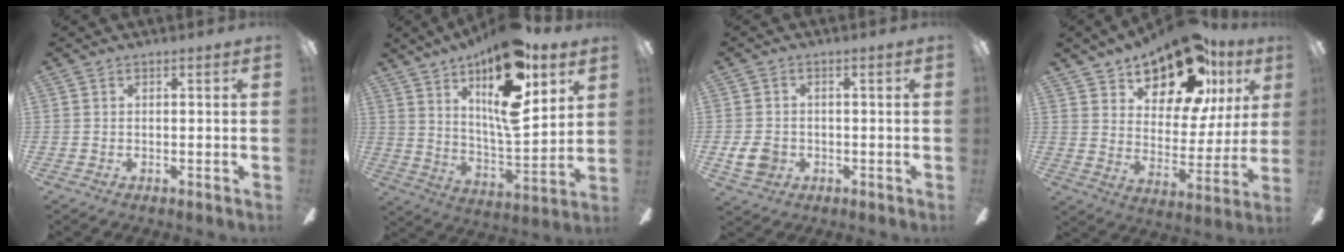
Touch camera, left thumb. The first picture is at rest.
{"total": 20.8, "force": [12.1, 6.7, 15.5], "torque": [-0.259, -0.069, 0.193]}
{"total": 5.5, "force": [-1.3, 4.5, 3.0], "torque": [-0.061, 0.006, -0.023]}
{"total": 19.5, "force": [14.4, 8.8, 9.9], "torque": [-0.171, -0.087, 0.249]}